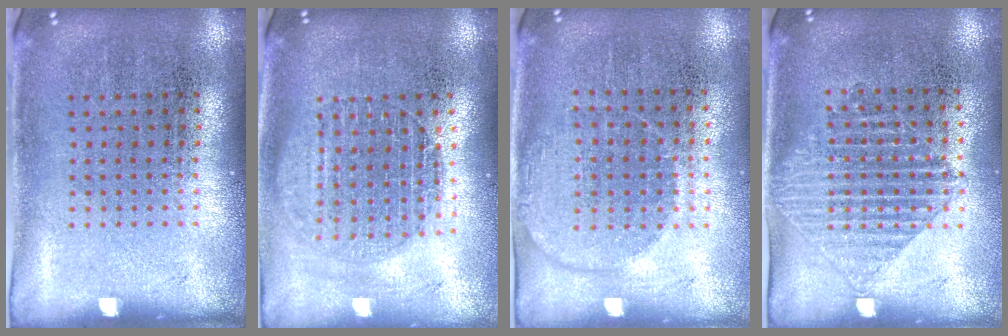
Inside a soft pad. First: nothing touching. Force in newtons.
{"total": 1.6, "press": 1.4, "slide": 0.8}
{"total": 1.4, "press": 1.2, "slide": 0.6}
{"total": 1.2, "press": 1.1, "slide": 0.6}